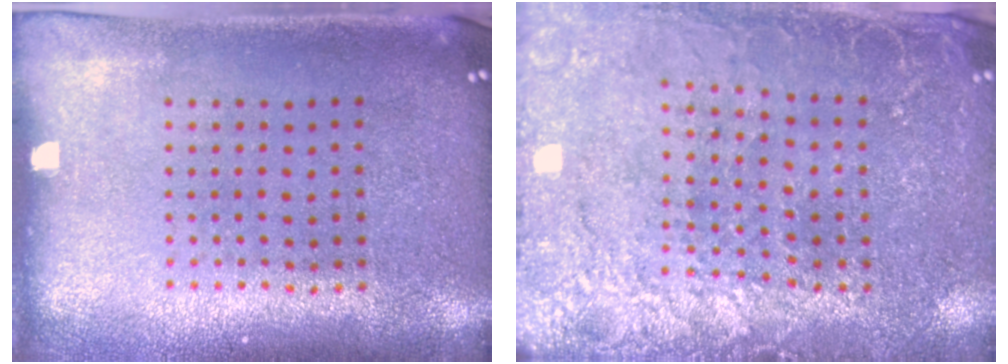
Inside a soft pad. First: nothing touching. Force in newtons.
{"total": 2.7, "press": 2.7, "slide": 0.5}